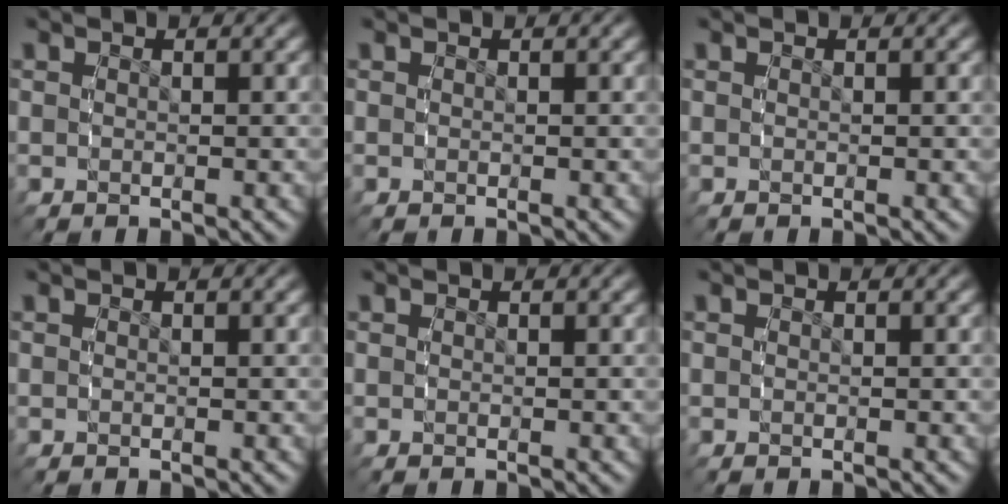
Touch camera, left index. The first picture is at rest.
{"total": 0.0}
{"total": 0.0}
{"total": 0.0}
{"total": 0.0}
{"total": 0.0}